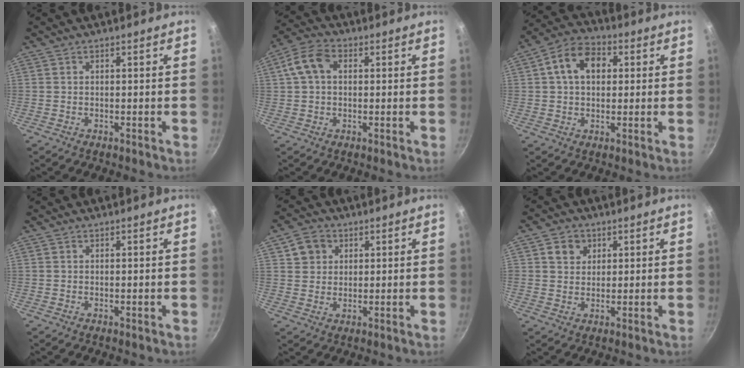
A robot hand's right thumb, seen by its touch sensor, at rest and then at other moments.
{"total": 7.4, "force": [1.4, 5.2, 5.1], "torque": [-0.097, 0.020, 0.015]}
{"total": 10.1, "force": [2.2, 7.1, 6.8], "torque": [-0.092, 0.019, 0.020]}
{"total": 0.0}
{"total": 5.2, "force": [2.0, 4.5, 1.7], "torque": [-0.003, 0.003, 0.033]}
{"total": 4.4, "force": [1.7, 3.8, 1.5], "torque": [0.002, 0.000, 0.027]}